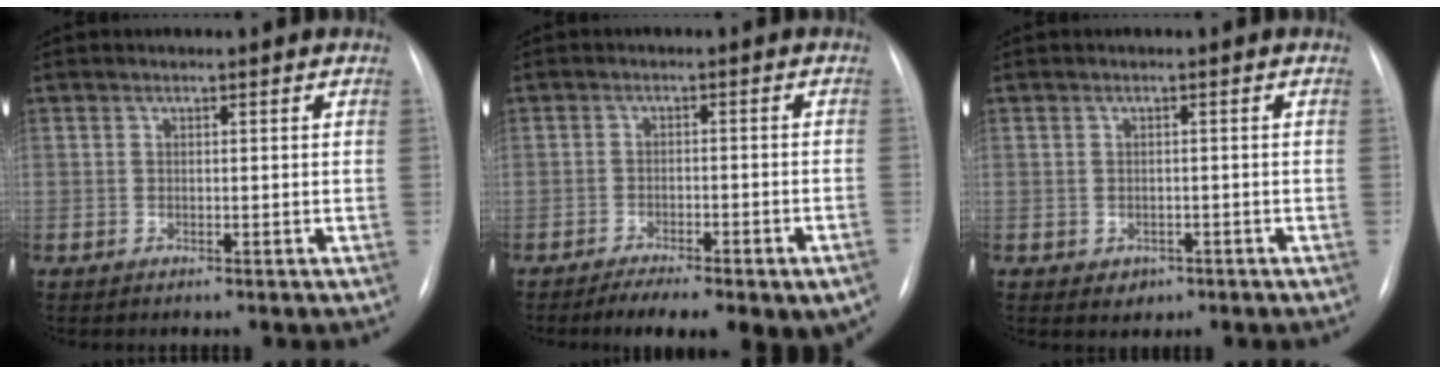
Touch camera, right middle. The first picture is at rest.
{"total": 12.7, "force": [-8.7, 3.2, 8.7], "torque": [-0.108, 0.001, -0.120]}
{"total": 1.8, "force": [-0.8, 1.5, 0.6], "torque": [-0.009, 0.001, -0.002]}